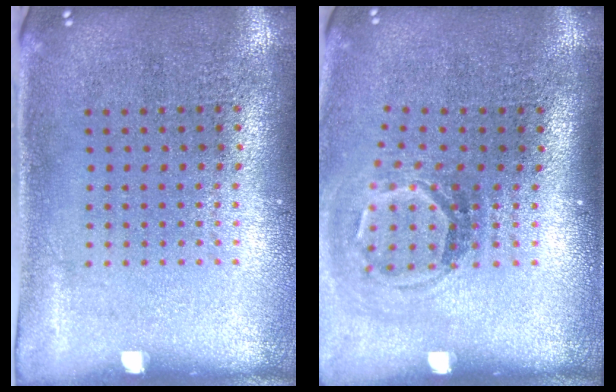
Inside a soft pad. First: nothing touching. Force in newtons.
{"total": 1.8, "press": 1.2, "slide": 1.4}